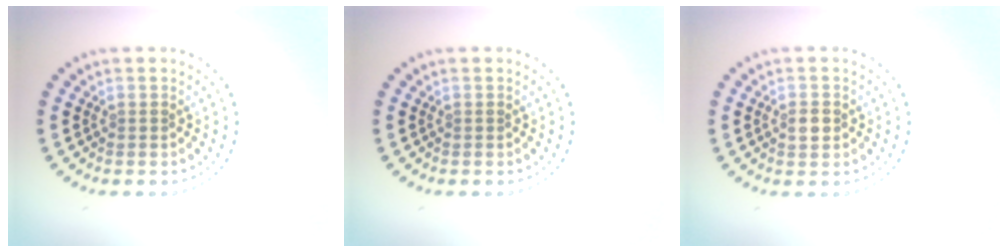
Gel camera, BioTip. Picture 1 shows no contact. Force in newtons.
{"total": 0.0}
{"total": 1.5, "press": 1.5, "slide": 0.2}